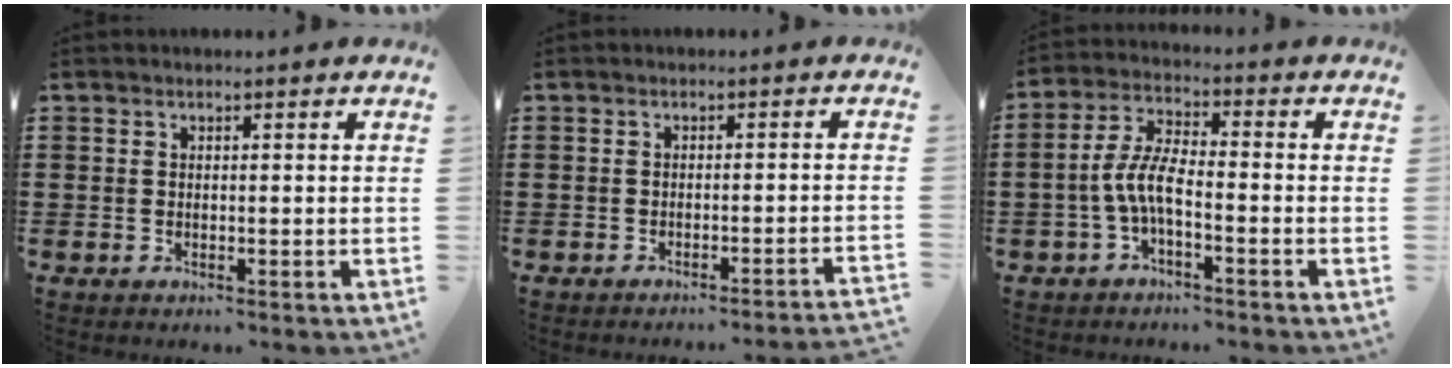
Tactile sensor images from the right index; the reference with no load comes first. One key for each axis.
{"total": 1.7, "fx": -1.5, "fy": -0.4, "fz": 0.7, "tx": -0.013, "ty": -0.001, "tz": -0.029}
{"total": 6.2, "fx": -2.2, "fy": 1.8, "fz": 5.5, "tx": -0.130, "ty": -0.006, "tz": -0.048}